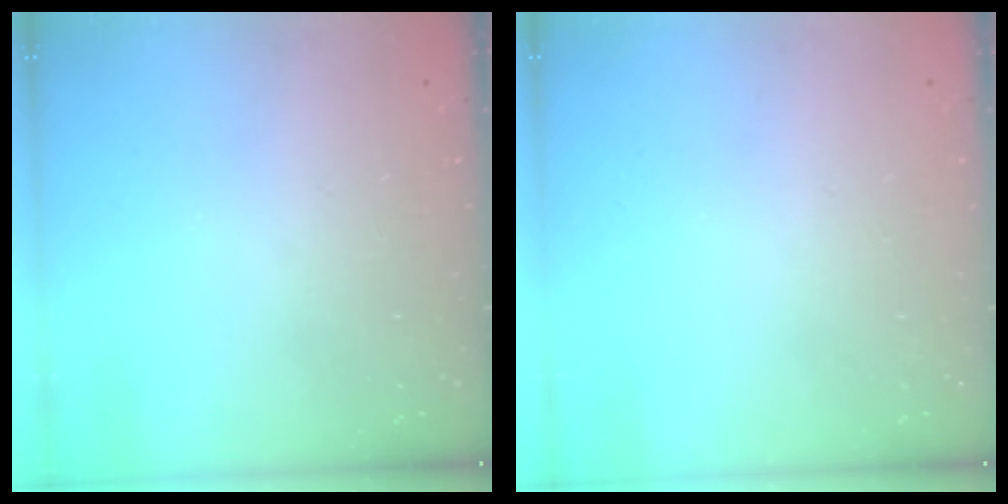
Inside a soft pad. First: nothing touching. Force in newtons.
{"total": 0.0}